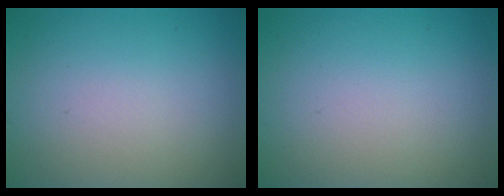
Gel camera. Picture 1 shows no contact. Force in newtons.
{"total": 0.0}